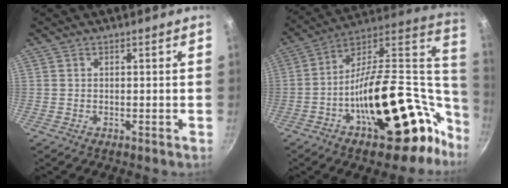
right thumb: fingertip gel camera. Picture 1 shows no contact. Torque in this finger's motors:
{"motor_torque": [2.75, 2.26, 2.08, -0.69, 0.48]}